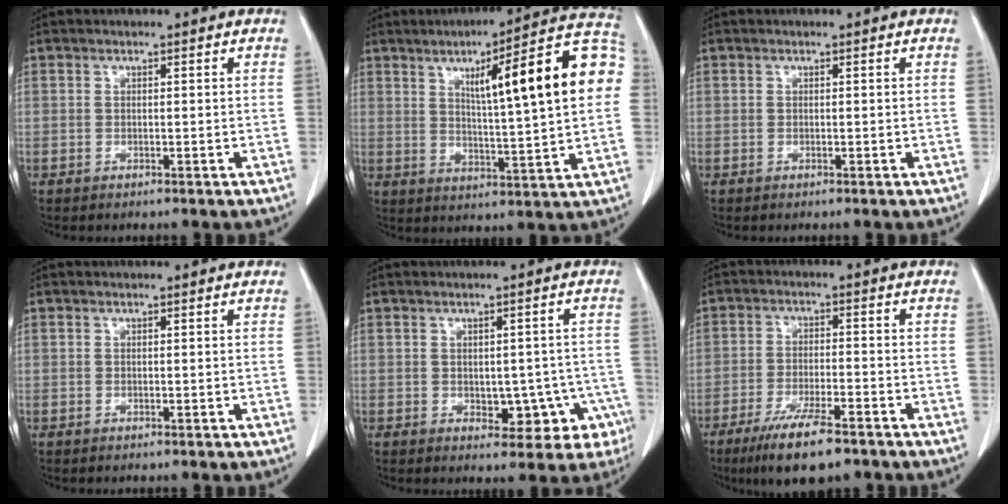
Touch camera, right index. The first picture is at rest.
{"total": 19.2, "force": [4.5, 1.6, 18.5], "torque": [-0.251, 0.030, 0.054]}
{"total": 0.0}
{"total": 0.0}
{"total": 6.9, "force": [-2.1, 4.4, 4.9], "torque": [-0.040, 0.017, -0.015]}
{"total": 10.2, "force": [-7.2, 1.8, 7.0], "torque": [-0.122, -0.021, -0.117]}